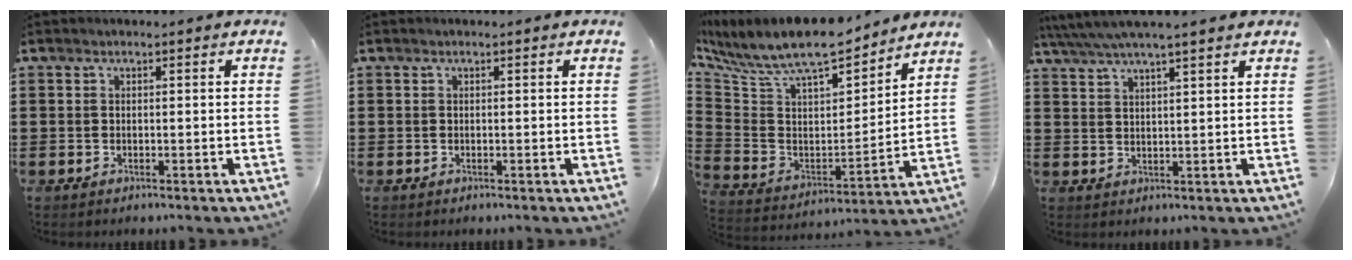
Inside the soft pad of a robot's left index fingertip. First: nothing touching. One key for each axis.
{"total": 0.0}
{"total": 9.6, "fx": 8.6, "fy": 2.2, "fz": 3.7, "tx": -0.113, "ty": -0.062, "tz": 0.149}
{"total": 4.0, "fx": 3.5, "fy": 0.2, "fz": 2.1, "tx": -0.049, "ty": -0.006, "tz": 0.062}